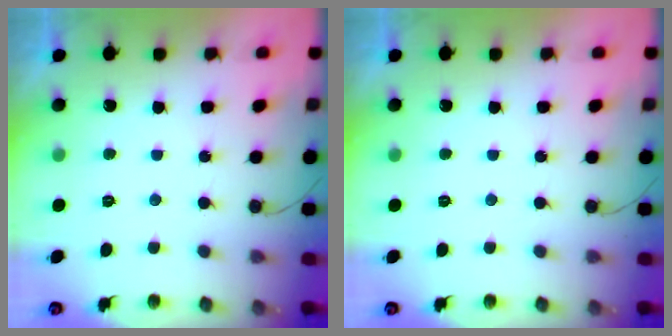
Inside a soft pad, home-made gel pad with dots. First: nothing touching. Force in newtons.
{"total": 0.0}